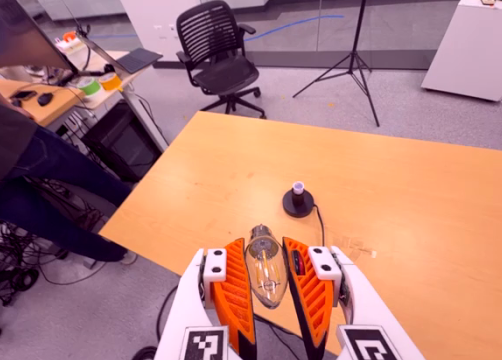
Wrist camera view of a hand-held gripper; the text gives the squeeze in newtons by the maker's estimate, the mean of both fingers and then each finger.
{"total": 11.0, "left": 10.3, "right": 11.6}